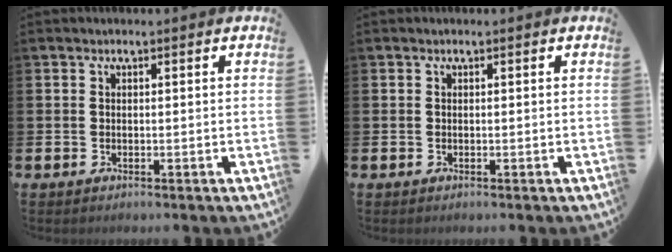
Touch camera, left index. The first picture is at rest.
{"total": 0.0}